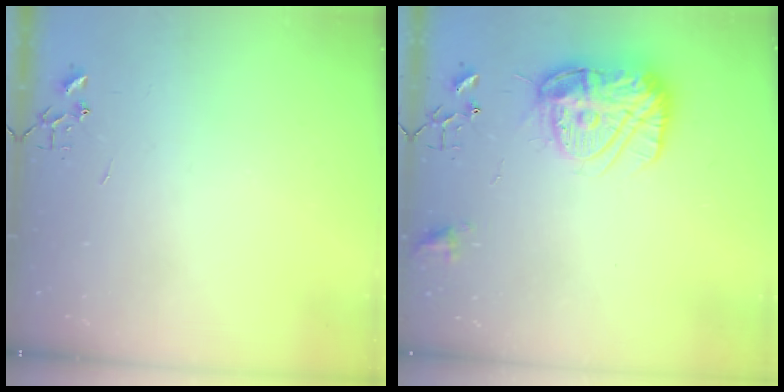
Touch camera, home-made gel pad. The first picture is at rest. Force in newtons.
{"total": 16.8, "press": 16.7, "slide": 1.5}